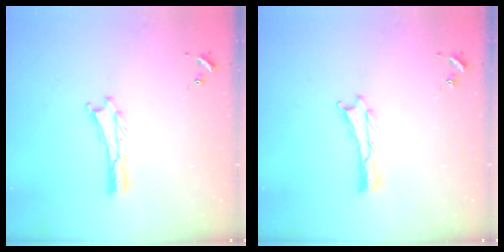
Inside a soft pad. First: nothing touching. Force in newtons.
{"total": 0.0}